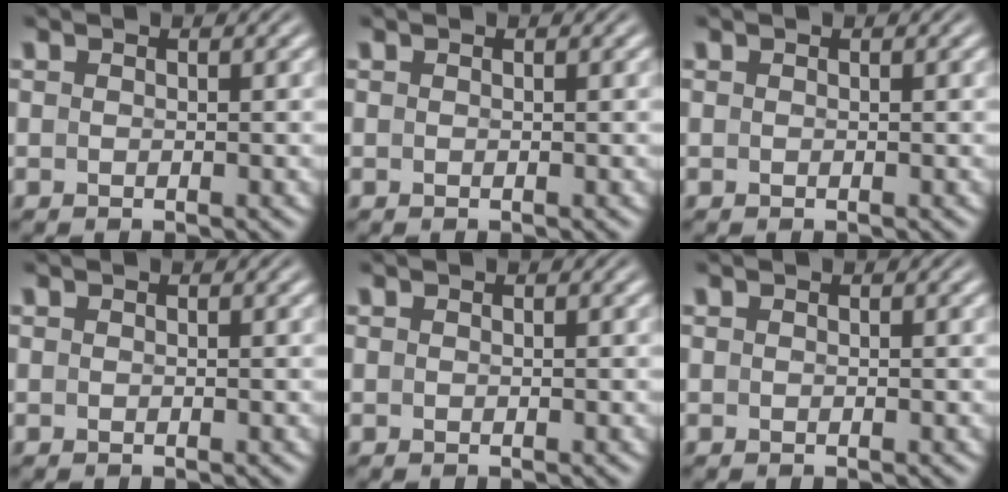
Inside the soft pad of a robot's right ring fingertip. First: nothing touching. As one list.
[{"total": 0.0}, {"total": 0.0}, {"total": 0.0}, {"total": 0.0}, {"total": 0.0}]